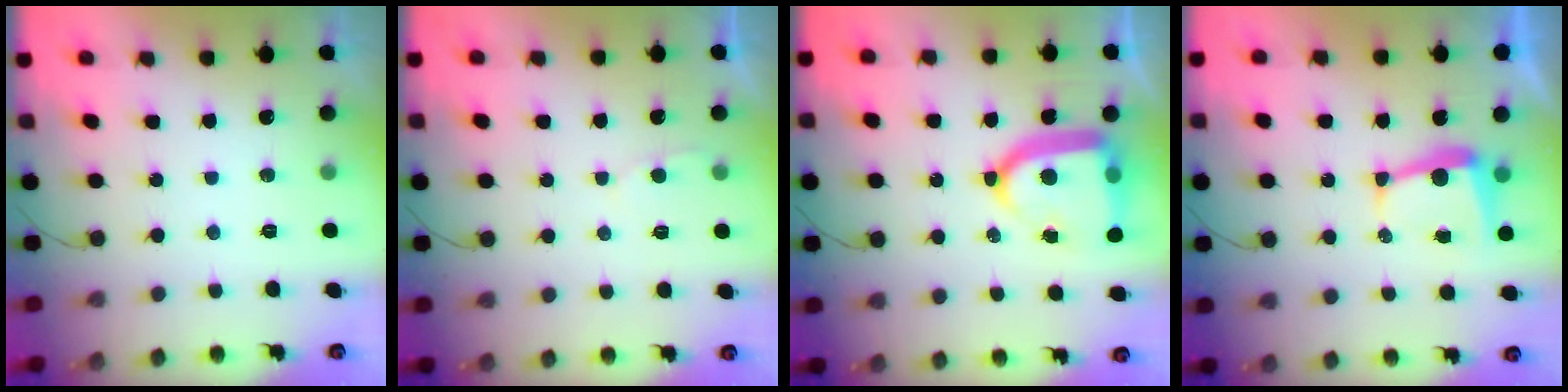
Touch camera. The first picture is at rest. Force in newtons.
{"total": 2.1, "press": 2.1, "slide": 0.2}
{"total": 17.1, "press": 17.0, "slide": 1.6}
{"total": 6.2, "press": 6.1, "slide": 0.6}